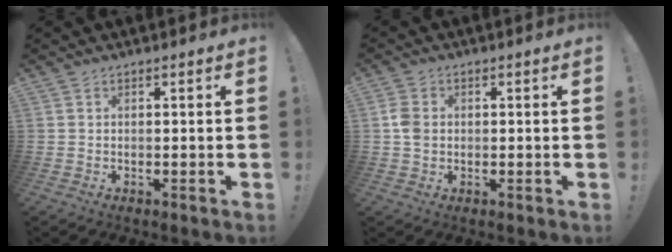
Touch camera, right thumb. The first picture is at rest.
{"total": 4.8, "force": [-0.1, 3.8, 2.9], "torque": [-0.062, 0.006, 0.000]}